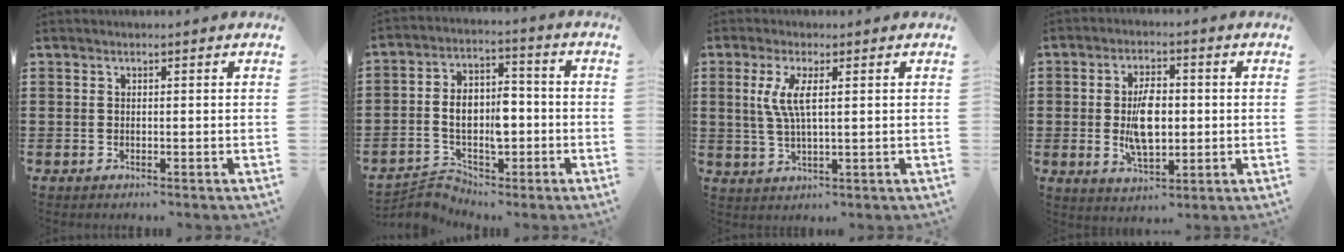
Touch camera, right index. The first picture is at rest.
{"total": 8.9, "force": [-2.0, 6.2, 6.1], "torque": [-0.117, 0.018, -0.035]}
{"total": 5.0, "force": [1.2, 1.2, 4.7], "torque": [-0.111, -0.004, 0.013]}
{"total": 7.5, "force": [-0.2, 3.8, 6.5], "torque": [-0.132, -0.001, -0.009]}